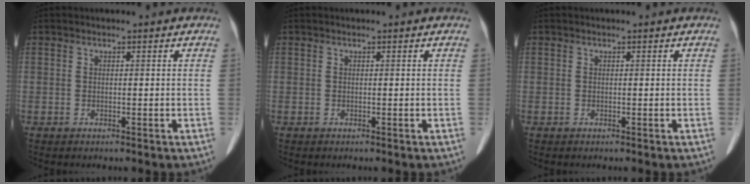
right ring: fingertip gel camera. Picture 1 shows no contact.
{"total": 0.0}
{"total": 0.0}